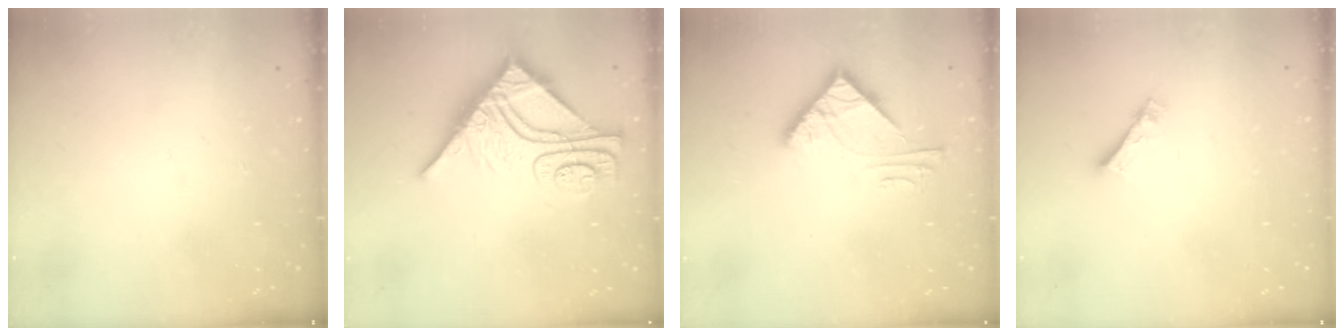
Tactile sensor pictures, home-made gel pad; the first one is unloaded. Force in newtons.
{"total": 16.0, "press": 16.0, "slide": 1.6}
{"total": 6.6, "press": 6.6, "slide": 0.5}
{"total": 4.4, "press": 4.4, "slide": 0.2}